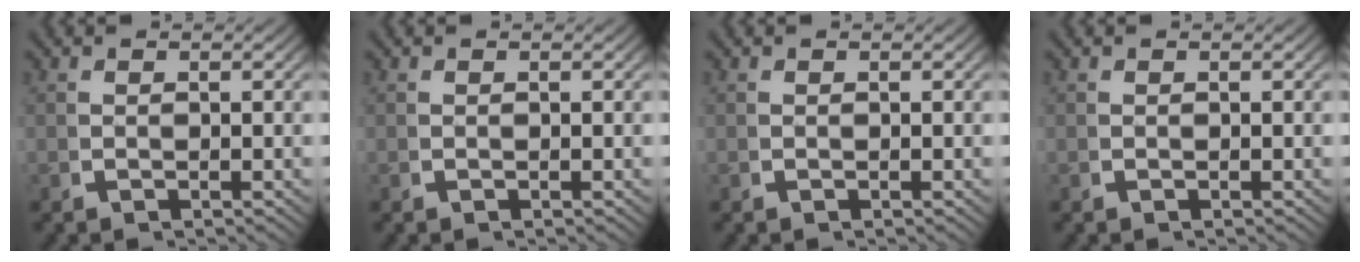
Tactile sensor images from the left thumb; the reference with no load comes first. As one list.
[{"total": 0.0}, {"total": 0.0}, {"total": 0.0}]